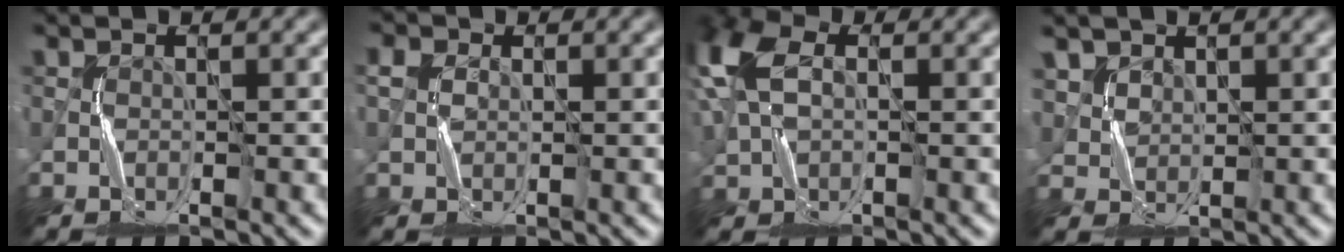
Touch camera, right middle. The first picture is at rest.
{"total": 1.6, "force": [0.6, 1.3, 0.6], "torque": [-0.011, 0.007, 0.011]}
{"total": 7.1, "force": [2.2, 4.7, 4.9], "torque": [-0.132, 0.013, 0.038]}
{"total": 2.0, "force": [1.7, 0.9, -0.6], "torque": [0.012, -0.005, 0.044]}